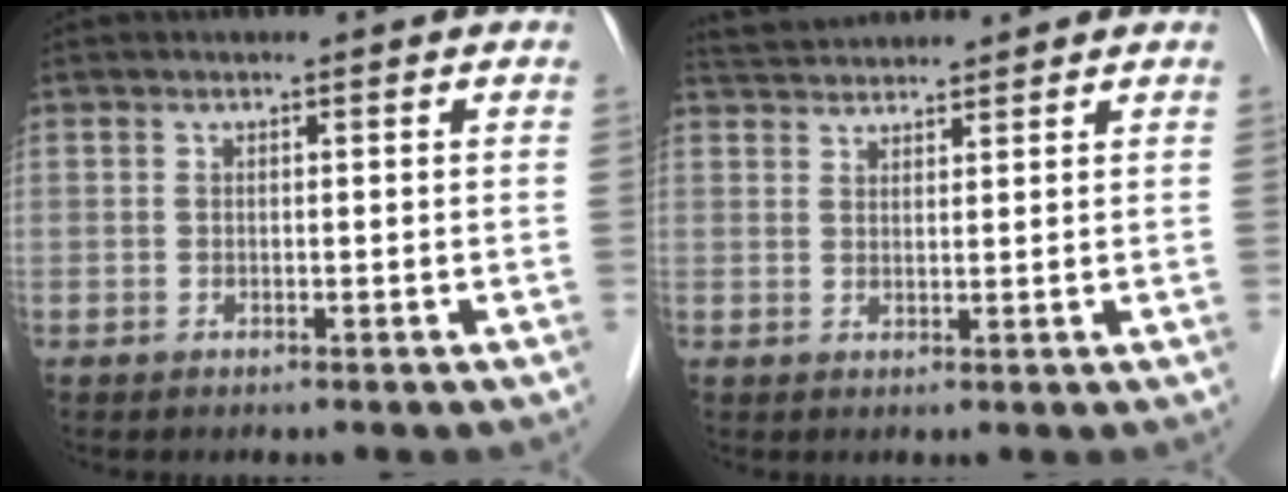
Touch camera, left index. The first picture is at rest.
{"total": 5.5, "force": [5.4, 0.5, 0.9], "torque": [-0.022, 0.038, 0.094]}